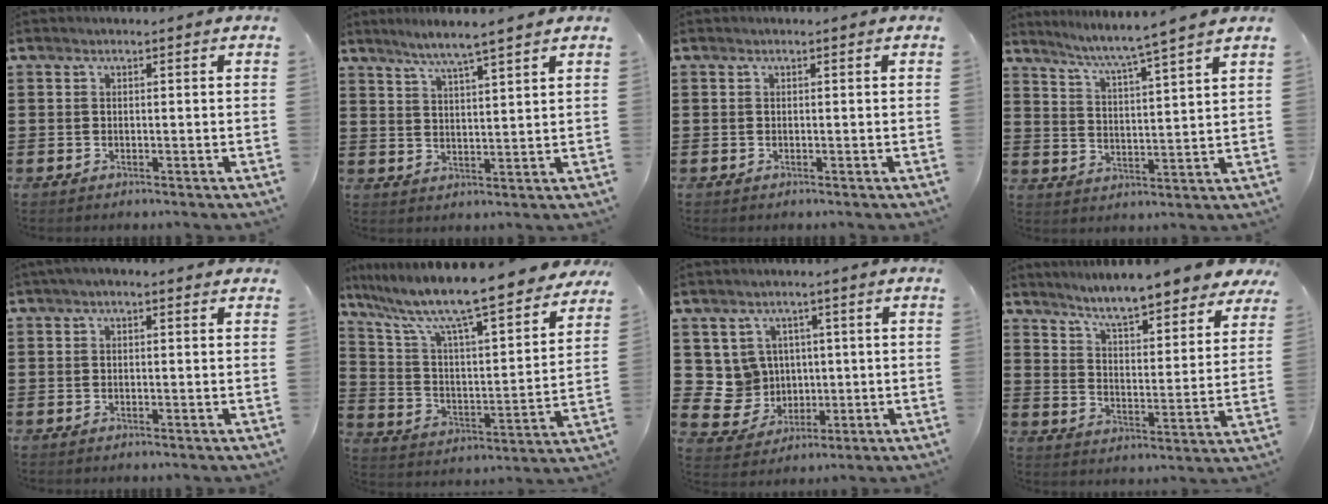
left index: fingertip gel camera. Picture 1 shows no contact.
{"total": 4.7, "force": [4.1, -0.7, 2.2], "torque": [-0.055, -0.014, 0.071]}
{"total": 0.0}
{"total": 4.6, "force": [4.0, -1.5, 1.6], "torque": [-0.050, -0.037, 0.060]}
{"total": 1.1, "force": [0.4, 0.5, 1.0], "torque": [-0.018, 0.006, 0.005]}
{"total": 10.6, "force": [9.0, 0.4, 5.6], "torque": [-0.146, -0.070, 0.146]}
{"total": 6.3, "force": [1.9, 5.9, 0.8], "torque": [-0.056, -0.005, 0.041]}
{"total": 7.3, "force": [6.8, -0.3, 2.8], "torque": [-0.074, -0.047, 0.111]}